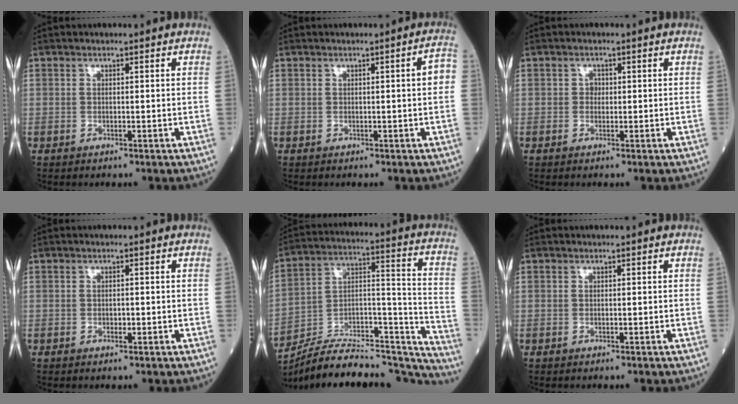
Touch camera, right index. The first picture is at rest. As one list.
[{"total": 2.7, "force": [0.0, 0.1, 2.7], "torque": [-0.028, 0.004, -0.001]}, {"total": 0.8, "force": [0.1, 0.7, 0.4], "torque": [-0.002, 0.003, 0.001]}, {"total": 0.7, "force": [-0.2, 0.4, 0.6], "torque": [-0.011, 0.000, -0.001]}, {"total": 27.4, "force": [-25.7, 4.1, 8.5], "torque": [-0.103, 0.033, -0.389]}, {"total": 0.0}]